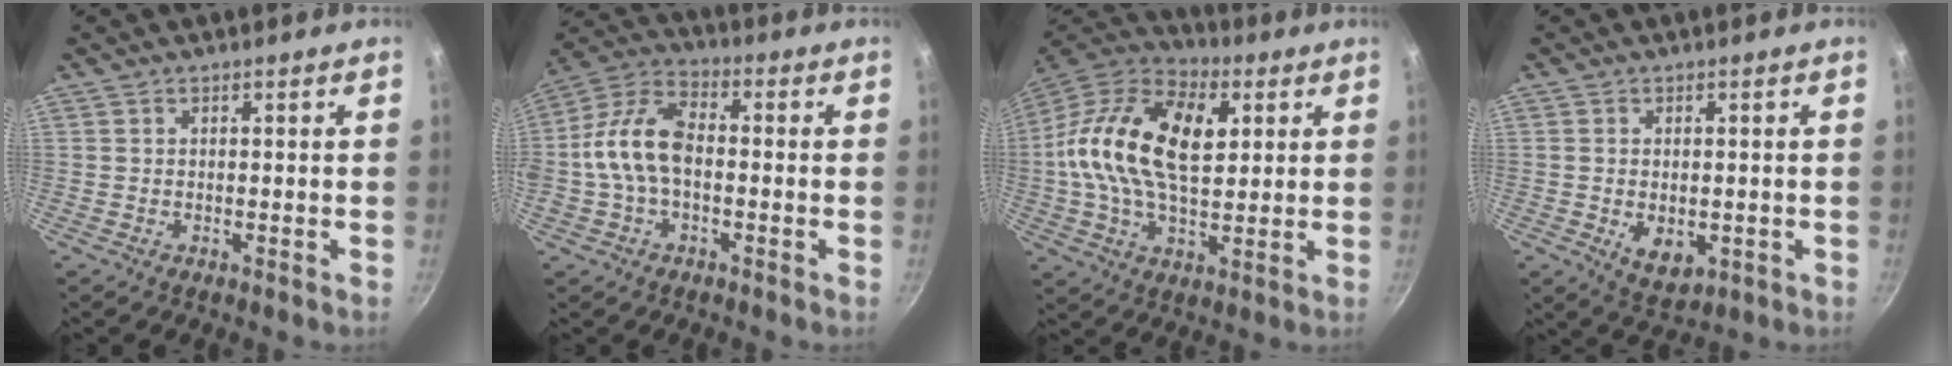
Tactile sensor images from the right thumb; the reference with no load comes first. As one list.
[{"total": 12.2, "force": [-1.1, 7.2, 9.8], "torque": [-0.179, 0.041, -0.038]}, {"total": 22.6, "force": [4.0, 13.1, 18.0], "torque": [-0.328, 0.017, 0.051]}, {"total": 6.2, "force": [-1.1, 4.0, 4.6], "torque": [-0.062, -0.010, -0.006]}]